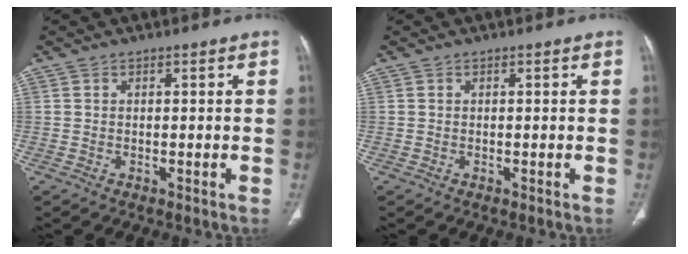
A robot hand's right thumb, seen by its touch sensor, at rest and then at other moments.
{"total": 0.0}